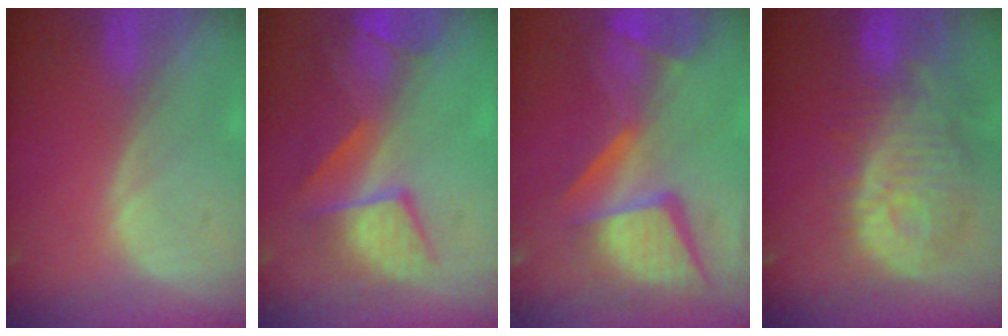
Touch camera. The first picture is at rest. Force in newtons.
{"total": 9.8, "press": 8.5, "slide": 4.8}
{"total": 13.8, "press": 11.2, "slide": 8.0}
{"total": 12.3, "press": 11.1, "slide": 5.2}